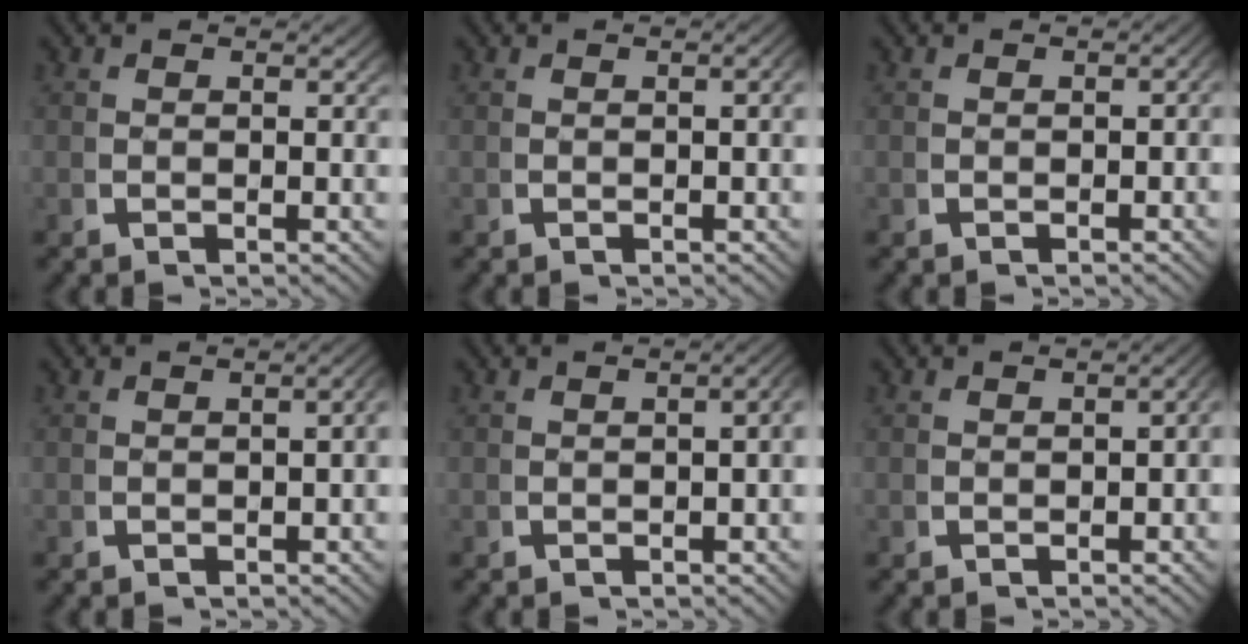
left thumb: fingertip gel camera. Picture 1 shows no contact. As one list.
[{"total": 0.9, "force": [-0.3, 0.3, 0.8], "torque": [-0.009, 0.003, -0.003]}, {"total": 1.0, "force": [-0.8, 0.5, 0.4], "torque": [-0.004, -0.001, -0.011]}, {"total": 2.0, "force": [-0.6, 0.9, 1.7], "torque": [-0.020, 0.006, -0.008]}, {"total": 2.6, "force": [-0.5, 1.1, 2.2], "torque": [-0.023, 0.010, -0.008]}, {"total": 1.7, "force": [-0.9, 0.8, 1.1], "torque": [-0.013, 0.001, -0.012]}]